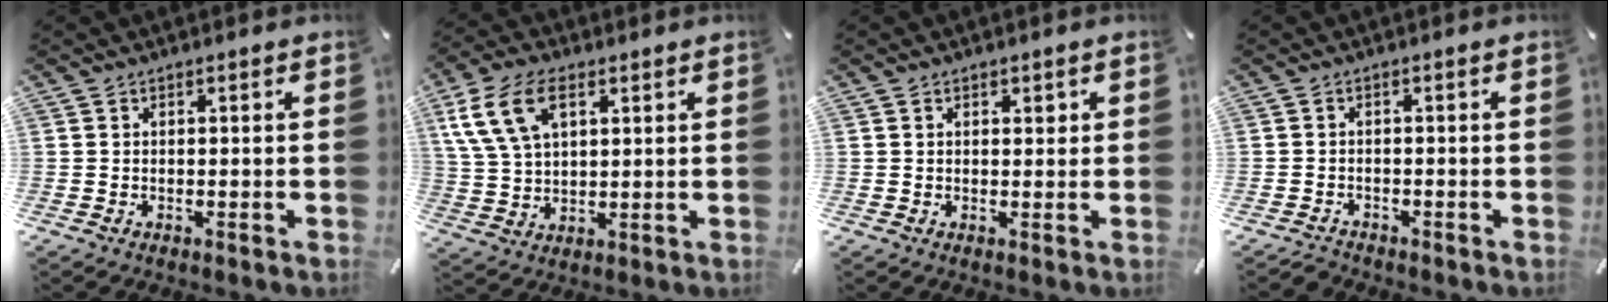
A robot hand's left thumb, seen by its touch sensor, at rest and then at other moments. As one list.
[{"total": 11.1, "force": [4.7, 6.8, 7.4], "torque": [-0.182, 0.006, 0.088]}, {"total": 1.4, "force": [0.4, 1.0, 0.8], "torque": [-0.009, 0.003, 0.004]}, {"total": 1.7, "force": [-1.7, 0.4, 0.1], "torque": [-0.004, 0.008, -0.036]}]